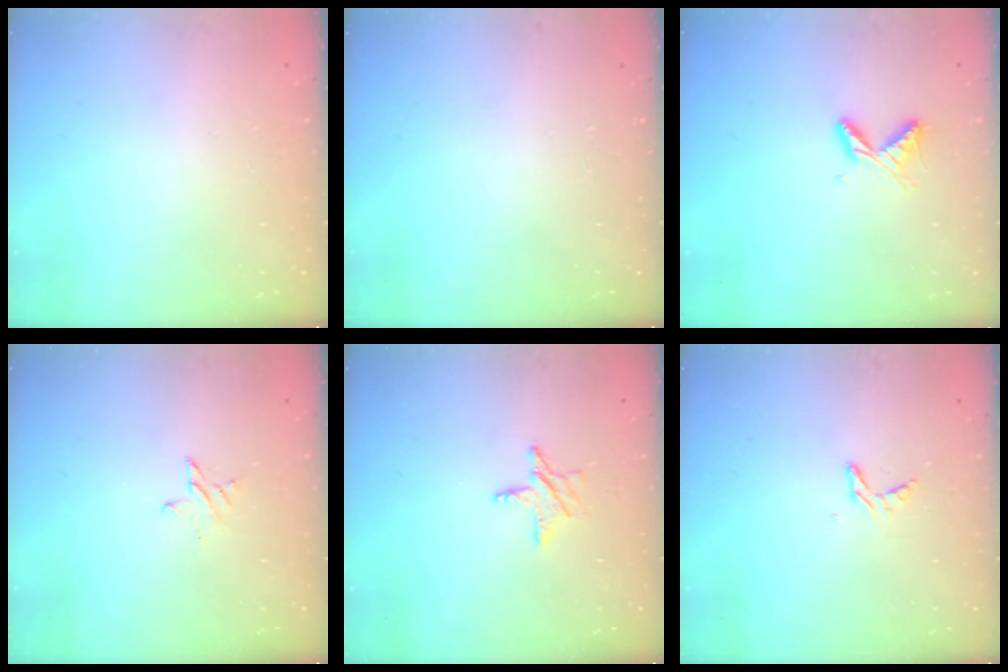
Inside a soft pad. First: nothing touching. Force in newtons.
{"total": 0.0}
{"total": 6.3, "press": 6.2, "slide": 0.7}
{"total": 2.3, "press": 2.3, "slide": 0.2}
{"total": 5.4, "press": 5.4, "slide": 0.4}
{"total": 5.1, "press": 5.1, "slide": 0.5}